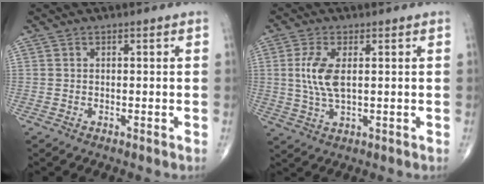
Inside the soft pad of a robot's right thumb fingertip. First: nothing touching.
{"total": 7.0, "force": [1.0, 3.0, 6.2], "torque": [-0.143, -0.004, 0.023]}